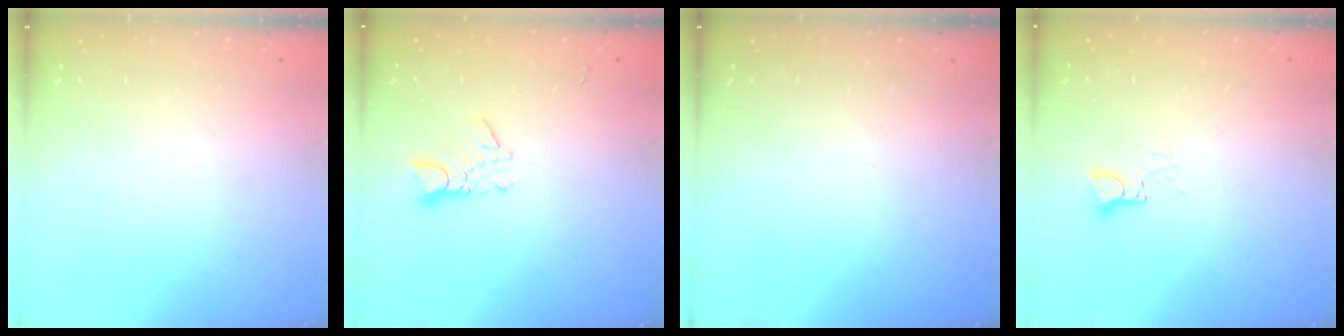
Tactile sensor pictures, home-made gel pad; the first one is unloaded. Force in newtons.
{"total": 3.3, "press": 3.3, "slide": 0.3}
{"total": 0.0}
{"total": 3.3, "press": 3.2, "slide": 0.4}